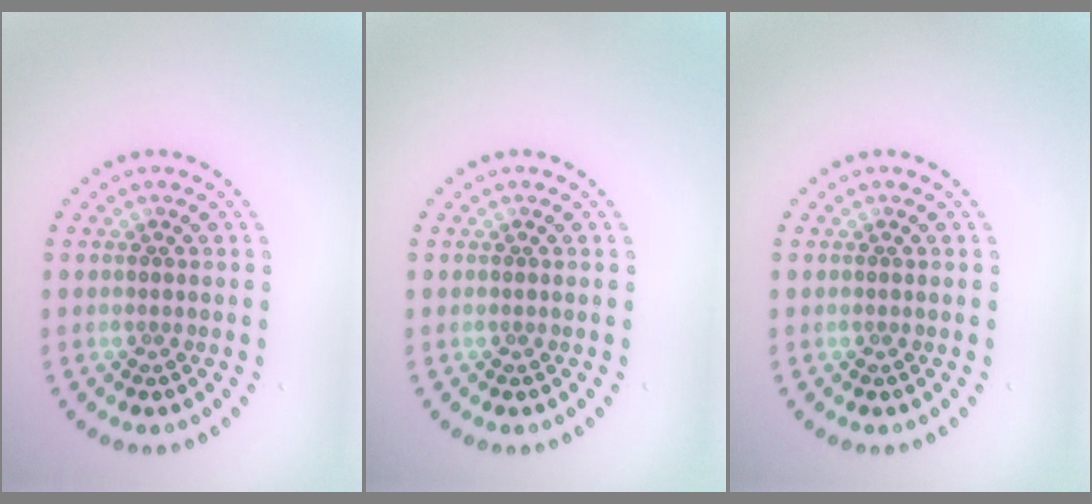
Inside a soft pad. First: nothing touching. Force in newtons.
{"total": 0.0}
{"total": 0.0}